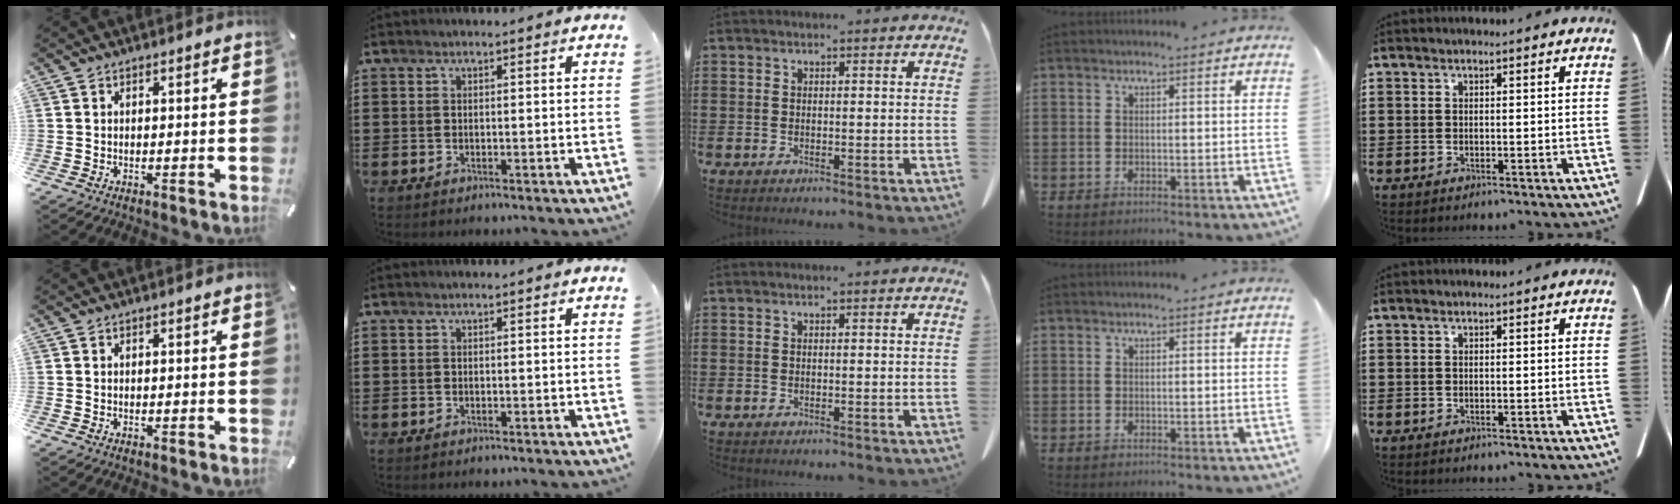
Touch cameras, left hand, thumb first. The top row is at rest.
{}